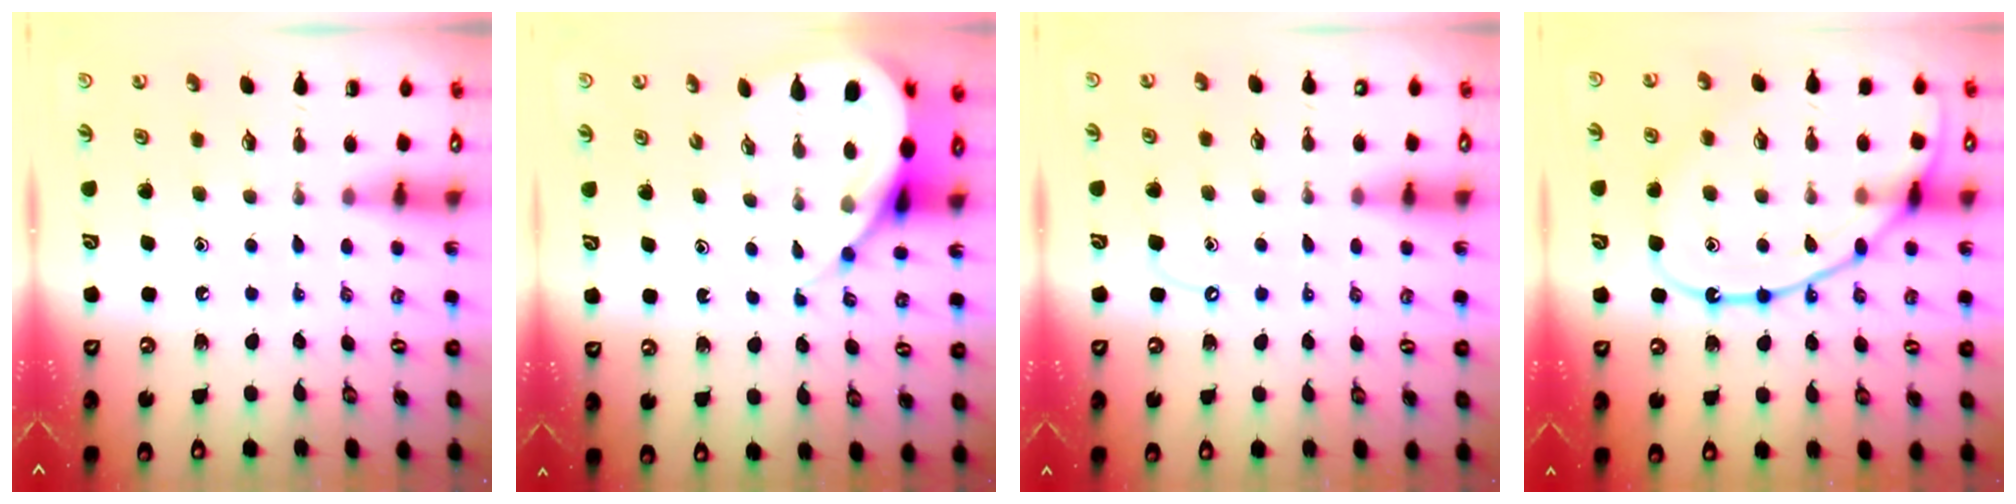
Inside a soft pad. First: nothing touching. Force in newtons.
{"total": 9.4, "press": 9.4, "slide": 1.1}
{"total": 3.9, "press": 3.9, "slide": 0.5}
{"total": 19.0, "press": 18.9, "slide": 1.7}